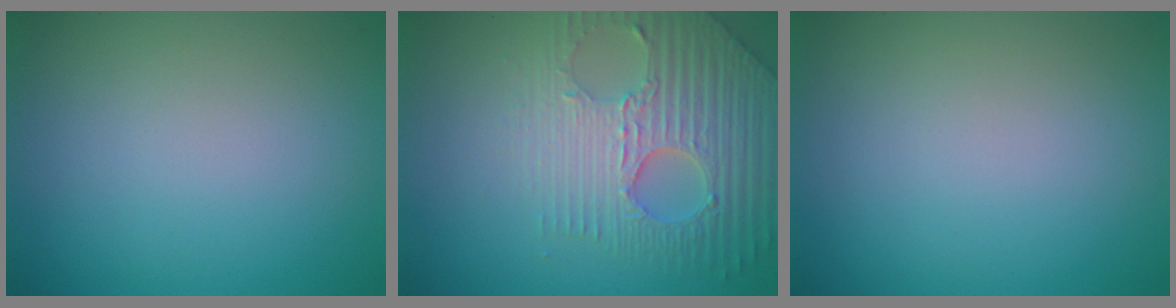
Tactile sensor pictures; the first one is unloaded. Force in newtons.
{"total": 7.0, "press": 5.2, "slide": 4.6}
{"total": 0.0}